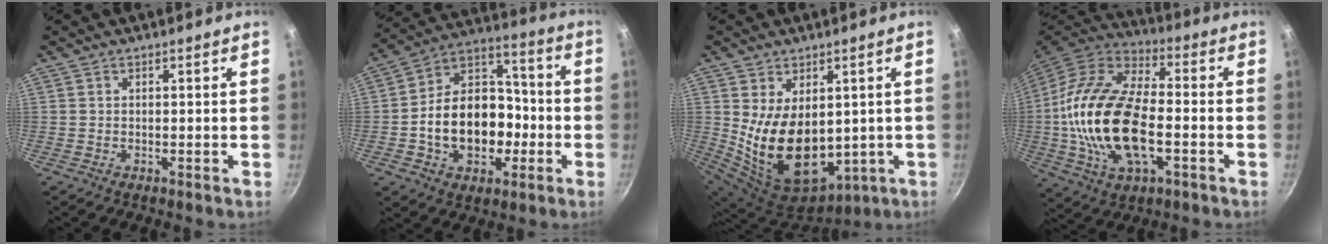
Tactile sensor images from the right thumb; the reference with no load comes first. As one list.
[{"total": 18.6, "force": [-3.8, 13.7, 12.1], "torque": [-0.161, 0.056, -0.061]}, {"total": 18.0, "force": [1.1, 11.9, 13.6], "torque": [-0.226, -0.032, 0.054]}, {"total": 23.8, "force": [-3.3, 12.6, 19.9], "torque": [-0.384, 0.026, -0.065]}]